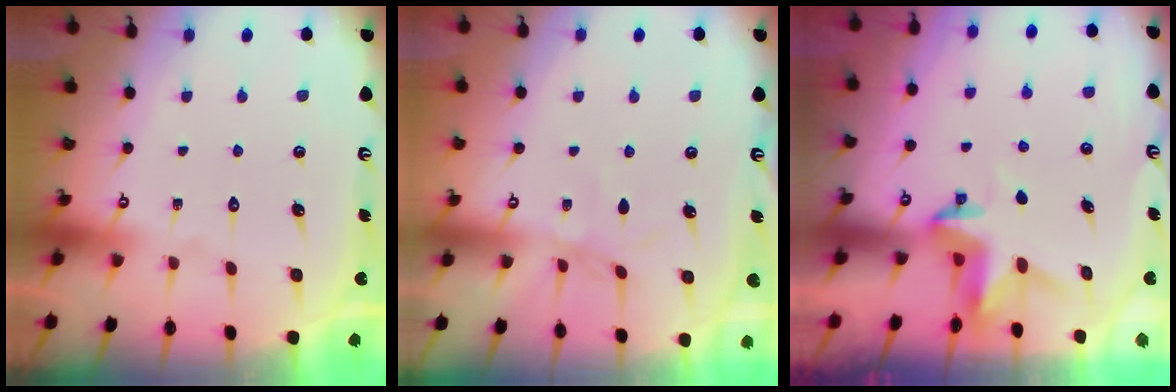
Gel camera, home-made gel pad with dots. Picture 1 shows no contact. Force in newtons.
{"total": 2.2, "press": 2.1, "slide": 0.5}
{"total": 3.8, "press": 3.8, "slide": 0.3}